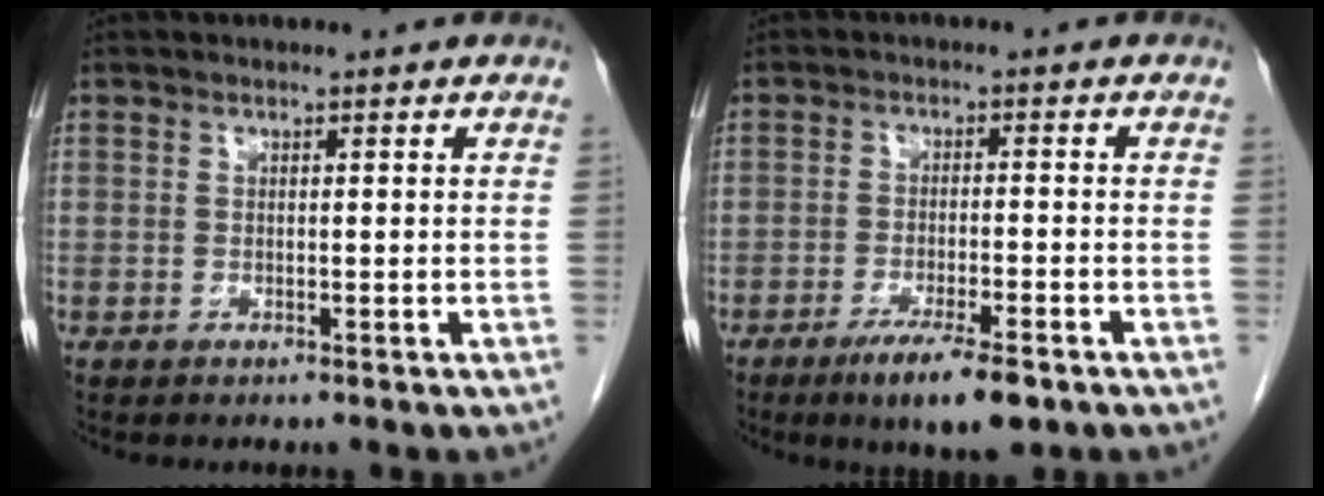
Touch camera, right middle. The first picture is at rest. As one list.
[{"total": 7.7, "force": [-5.0, 1.1, 5.8], "torque": [-0.097, -0.016, -0.077]}]